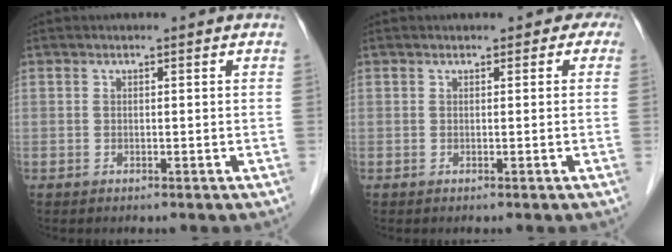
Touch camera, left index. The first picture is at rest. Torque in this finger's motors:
{"motor_torque": [0.01, 0.00, -0.04, -0.01]}